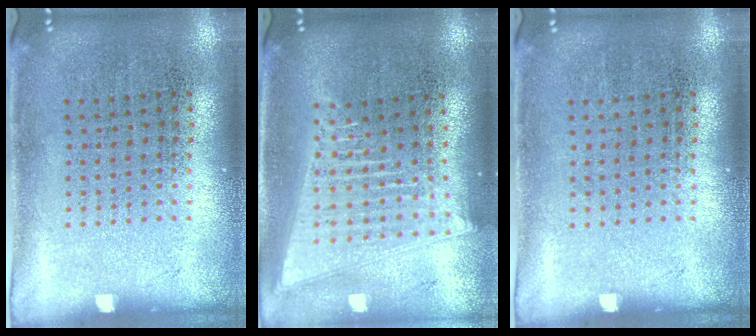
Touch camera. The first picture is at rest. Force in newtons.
{"total": 2.1, "press": 1.8, "slide": 1.0}
{"total": 0.0}